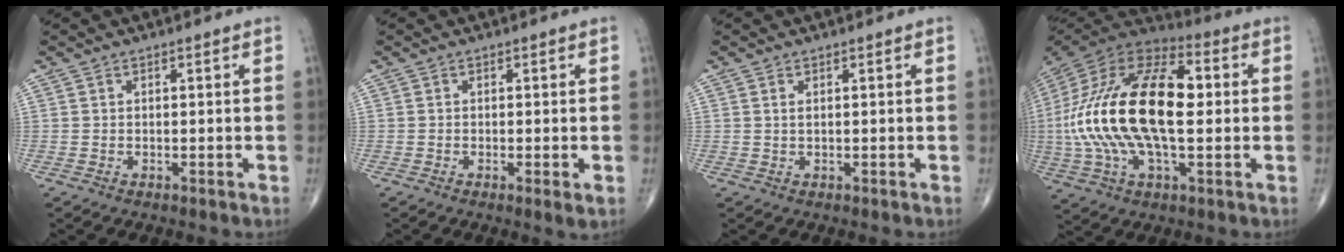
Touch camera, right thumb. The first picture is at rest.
{"total": 1.9, "force": [-0.4, 0.2, 1.8], "torque": [-0.039, -0.009, -0.009]}
{"total": 0.8, "force": [0.3, 0.3, 0.7], "torque": [-0.016, 0.002, 0.006]}
{"total": 27.9, "force": [1.1, 13.4, 24.5], "torque": [-0.496, 0.016, 0.010]}